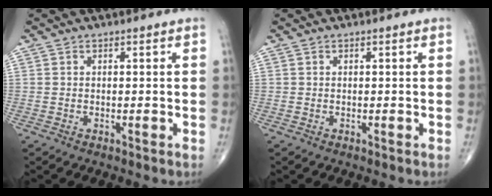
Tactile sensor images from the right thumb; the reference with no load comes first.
{"total": 0.0}